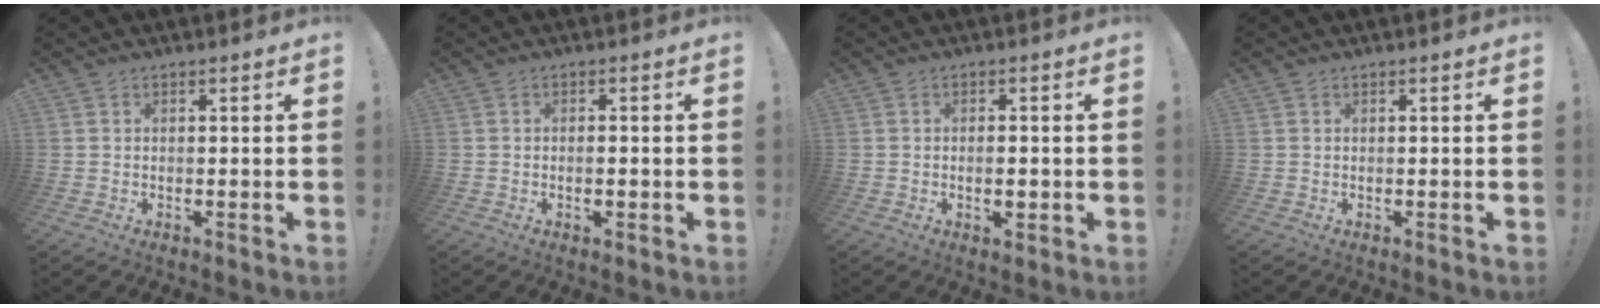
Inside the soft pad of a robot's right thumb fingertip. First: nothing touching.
{"total": 1.4, "force": [-0.6, 0.4, 1.2], "torque": [-0.021, 0.003, -0.010]}
{"total": 2.4, "force": [-0.6, 1.0, 2.1], "torque": [-0.027, 0.001, -0.012]}
{"total": 0.0}